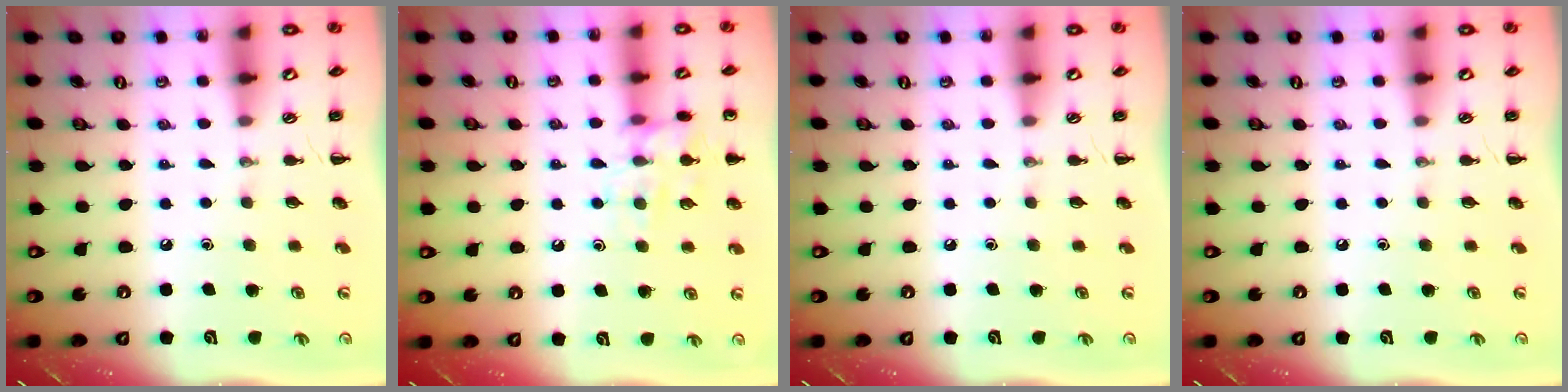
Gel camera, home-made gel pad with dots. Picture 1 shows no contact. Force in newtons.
{"total": 12.1, "press": 12.0, "slide": 1.0}
{"total": 0.0}
{"total": 0.0}